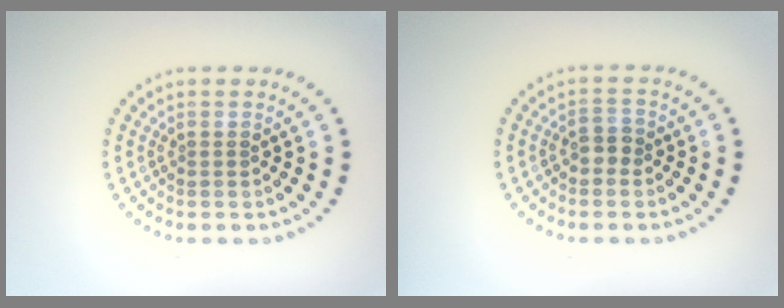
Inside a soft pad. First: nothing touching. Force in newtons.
{"total": 1.5, "press": 1.3, "slide": 0.7}